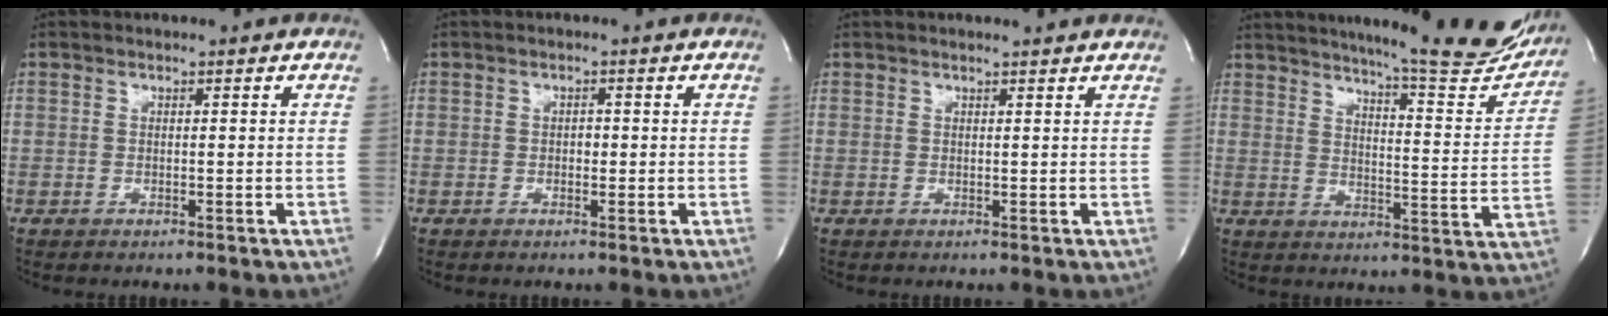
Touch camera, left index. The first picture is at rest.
{"total": 0.9, "force": [-0.2, 0.6, 0.7], "torque": [-0.007, 0.000, -0.005]}
{"total": 3.0, "force": [2.8, 0.1, 1.0], "torque": [-0.019, 0.007, 0.028]}
{"total": 21.5, "force": [19.1, 2.0, 9.5], "torque": [-0.132, -0.067, 0.233]}